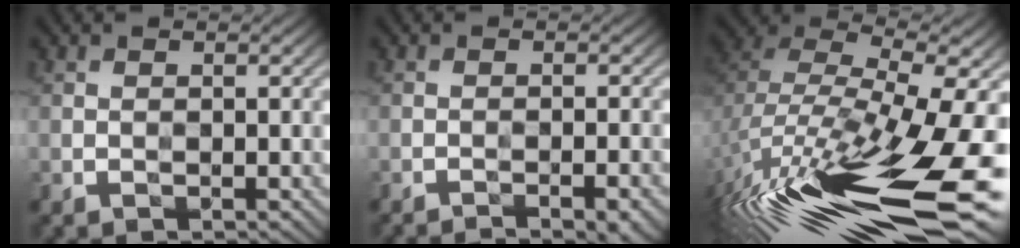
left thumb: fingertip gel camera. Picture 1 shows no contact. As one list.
[{"total": 4.4, "force": [-3.4, 0.4, 2.8], "torque": [-0.044, 0.012, -0.058]}, {"total": 18.2, "force": [-7.7, 7.6, 14.6], "torque": [-0.301, -0.034, -0.121]}]